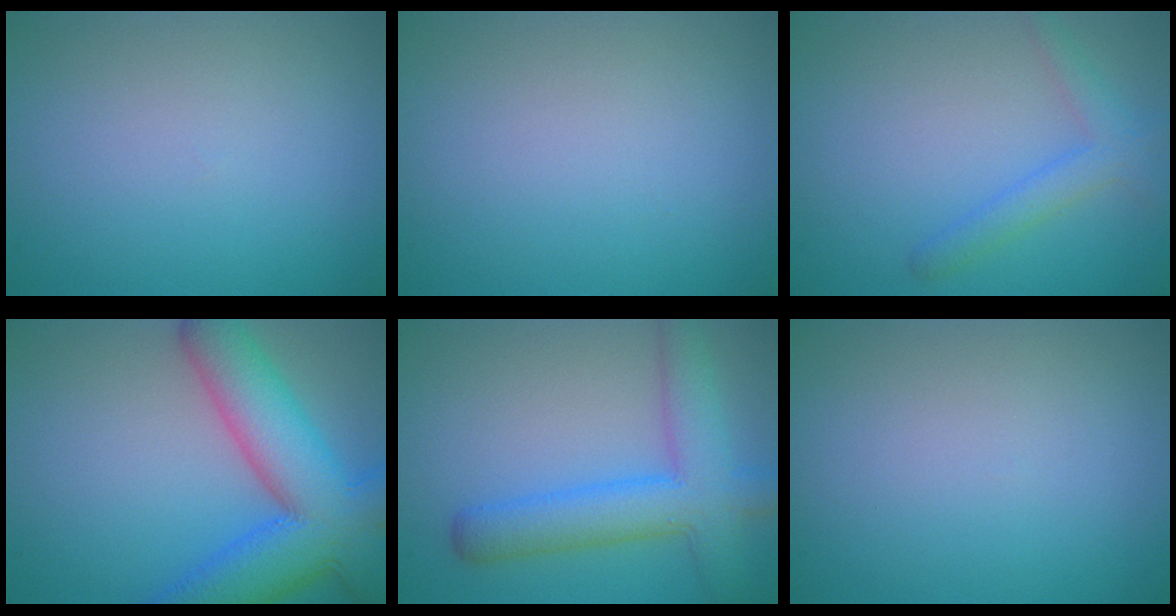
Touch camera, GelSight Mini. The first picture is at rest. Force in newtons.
{"total": 0.0}
{"total": 2.5, "press": 2.5, "slide": 0.2}
{"total": 10.7, "press": 10.7, "slide": 0.5}
{"total": 5.3, "press": 5.3, "slide": 0.3}
{"total": 0.0}